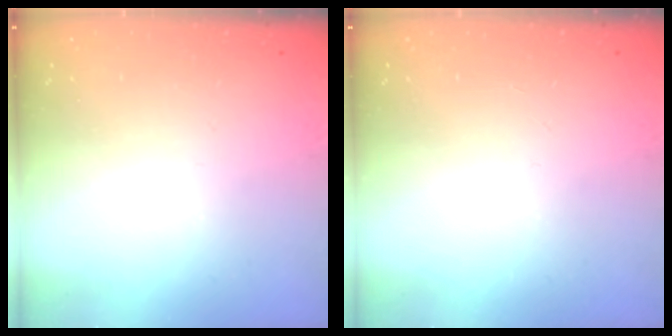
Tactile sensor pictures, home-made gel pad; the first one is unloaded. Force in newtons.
{"total": 0.0}